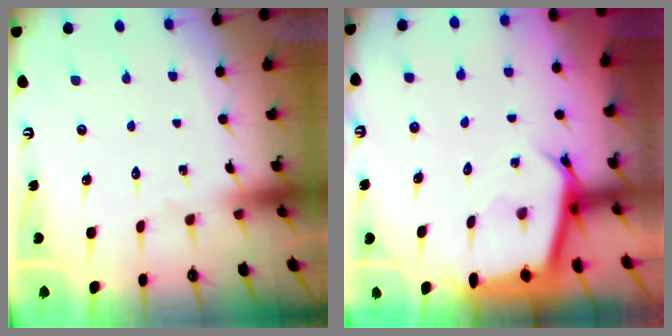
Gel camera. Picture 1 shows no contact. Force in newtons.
{"total": 3.0, "press": 3.0, "slide": 0.2}